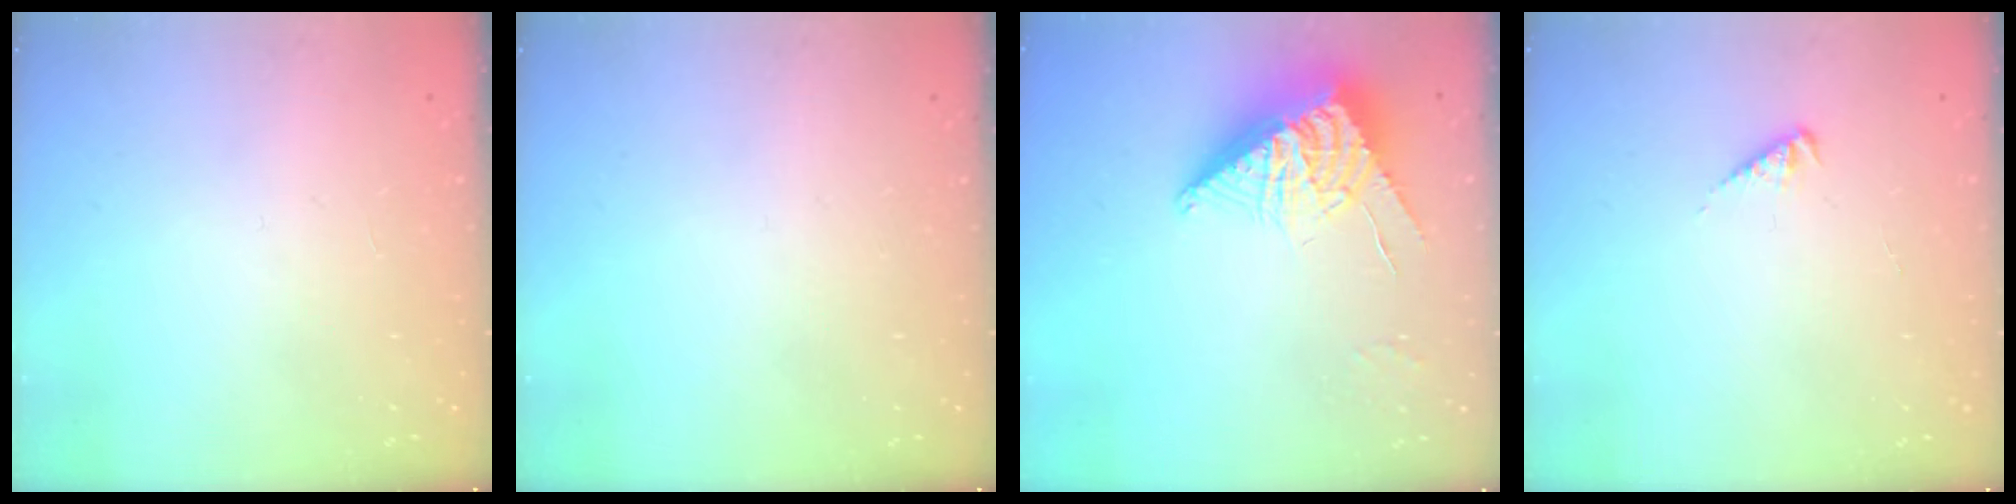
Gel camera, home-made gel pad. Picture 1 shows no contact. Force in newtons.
{"total": 0.0}
{"total": 10.3, "press": 10.2, "slide": 0.9}
{"total": 2.6, "press": 2.6, "slide": 0.4}